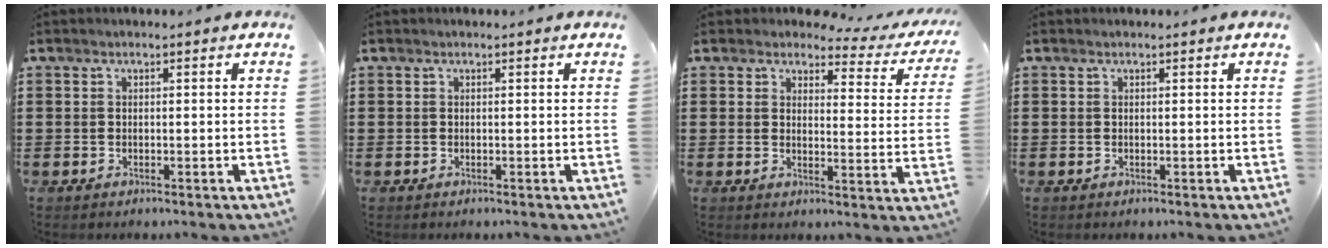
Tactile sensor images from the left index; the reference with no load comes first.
{"total": 0.0}
{"total": 3.7, "force": [3.2, 1.1, 1.4], "torque": [-0.039, -0.011, 0.053]}
{"total": 0.0}